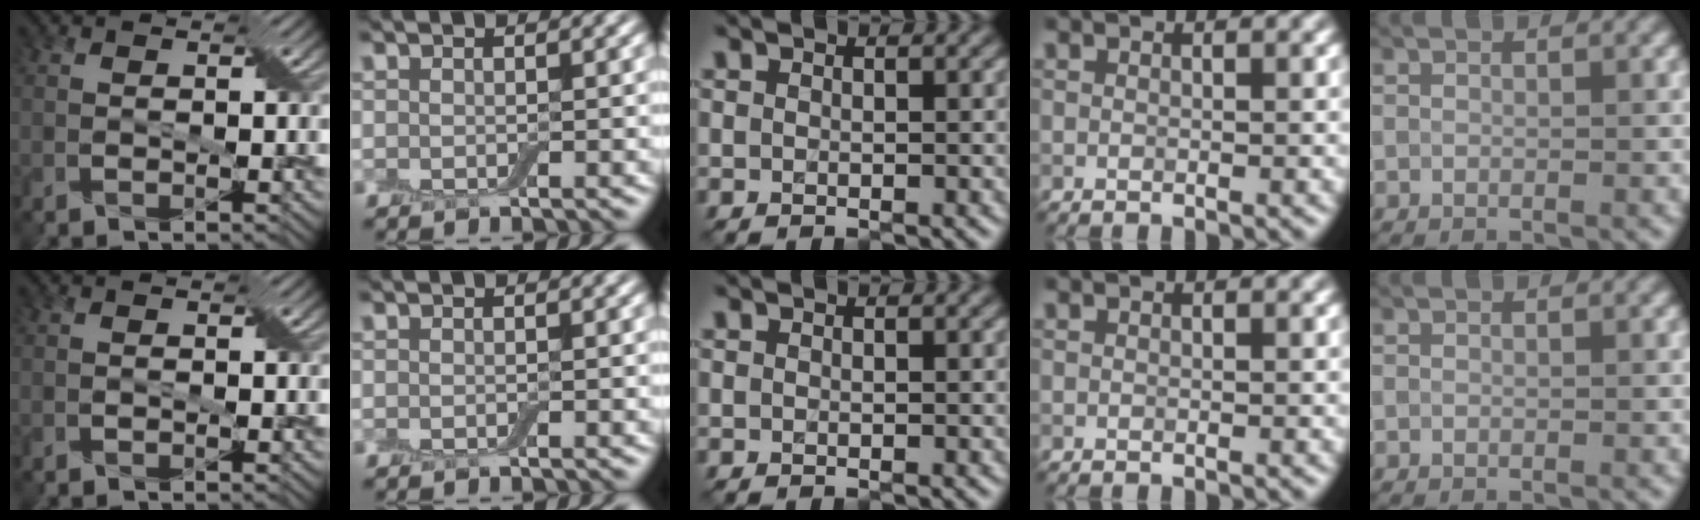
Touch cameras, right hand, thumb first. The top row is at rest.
{}